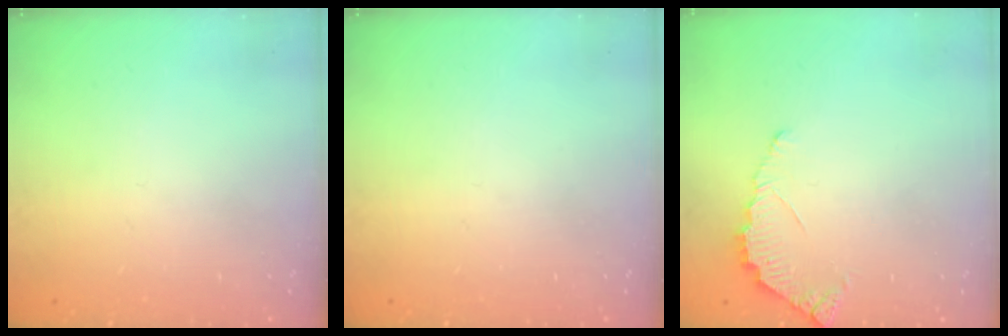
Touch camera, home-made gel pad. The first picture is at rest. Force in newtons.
{"total": 0.0}
{"total": 3.9, "press": 3.8, "slide": 0.3}